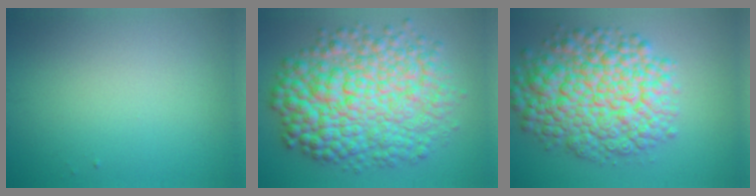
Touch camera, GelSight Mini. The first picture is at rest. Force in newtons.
{"total": 11.5, "press": 11.5, "slide": 0.1}
{"total": 10.5, "press": 10.5, "slide": 0.3}